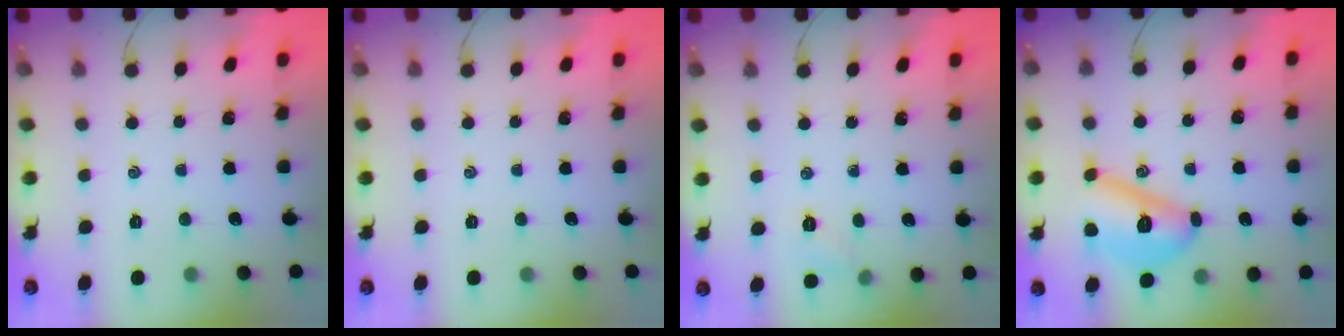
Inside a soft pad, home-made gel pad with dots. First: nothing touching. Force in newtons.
{"total": 0.0}
{"total": 4.8, "press": 4.5, "slide": 1.4}
{"total": 12.5, "press": 12.4, "slide": 1.7}